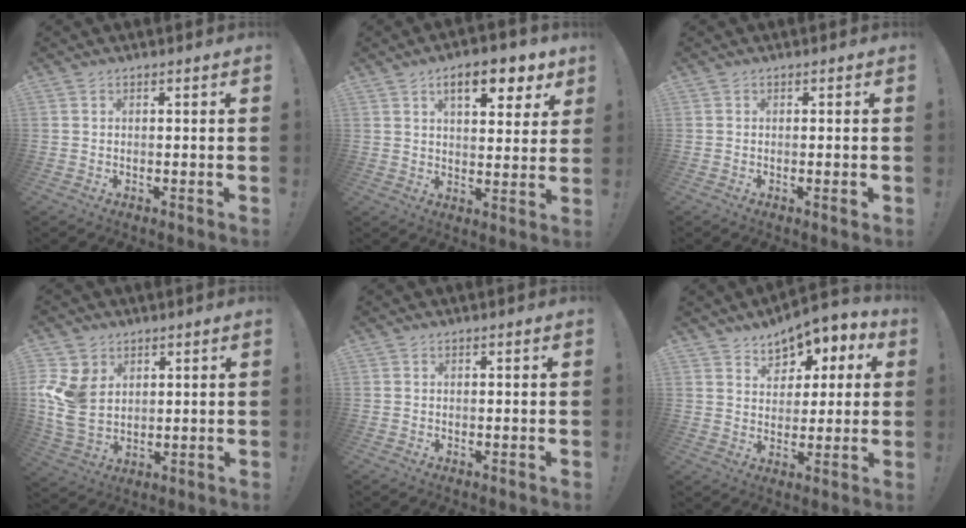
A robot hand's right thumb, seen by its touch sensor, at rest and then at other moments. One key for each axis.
{"total": 10.6, "fx": 5.9, "fy": 4.1, "fz": 7.8, "tx": -0.097, "ty": -0.029, "tz": 0.095}
{"total": 1.5, "fx": -0.4, "fy": -0.1, "fz": 1.4, "tx": -0.022, "ty": 0.000, "tz": -0.008}
{"total": 12.0, "fx": 3.2, "fy": 9.4, "fz": 6.7, "tx": -0.143, "ty": -0.022, "tz": 0.064}
{"total": 0.0}
{"total": 7.4, "fx": 4.9, "fy": 5.2, "fz": 1.9, "tx": -0.018, "ty": -0.041, "tz": 0.091}